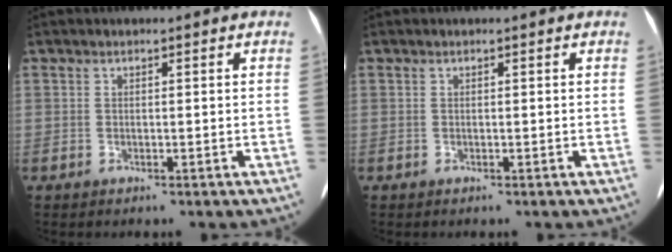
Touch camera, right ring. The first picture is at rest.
{"total": 0.0}